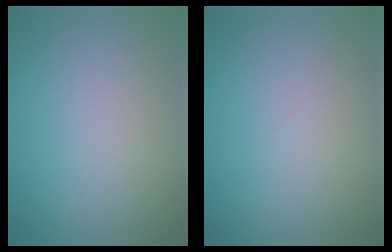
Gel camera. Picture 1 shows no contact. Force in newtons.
{"total": 0.0}